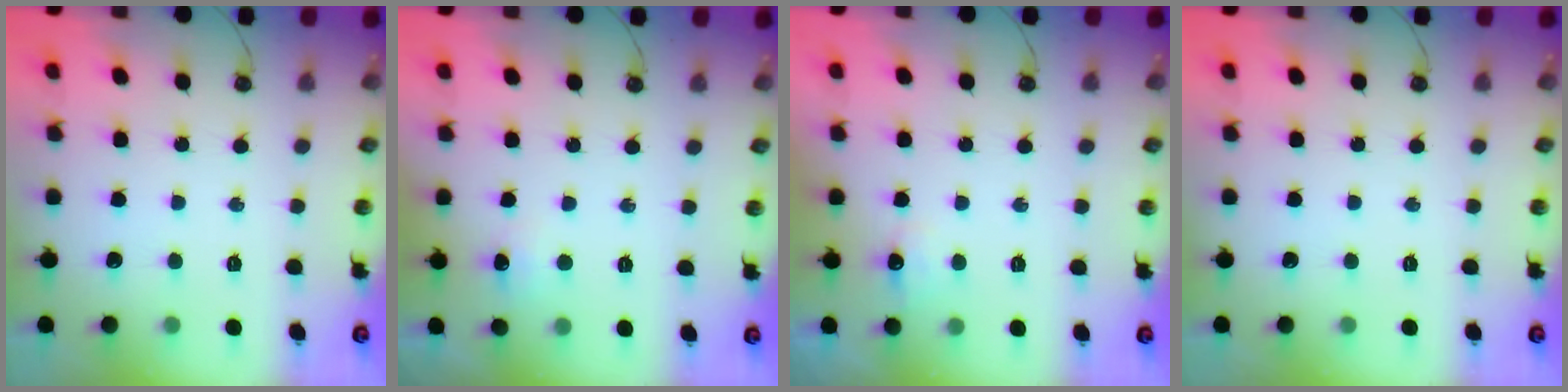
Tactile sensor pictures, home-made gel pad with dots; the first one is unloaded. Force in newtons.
{"total": 5.4, "press": 5.4, "slide": 0.7}
{"total": 5.0, "press": 4.9, "slide": 0.8}
{"total": 0.0}